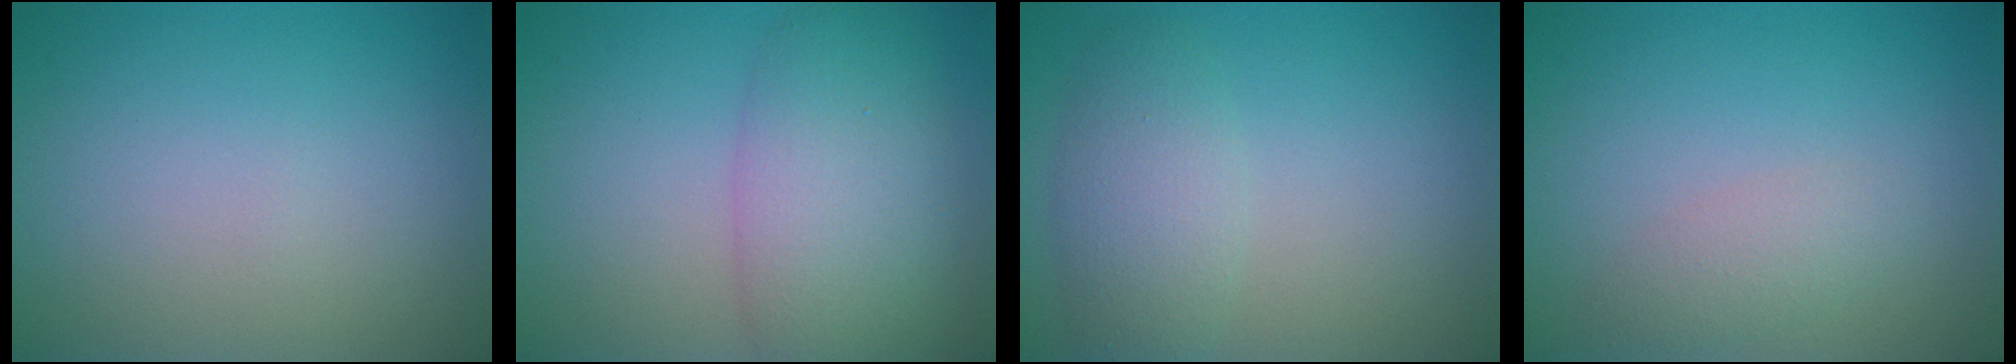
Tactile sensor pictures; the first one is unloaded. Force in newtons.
{"total": 6.5, "press": 6.4, "slide": 0.2}
{"total": 3.3, "press": 3.3, "slide": 0.1}
{"total": 1.8, "press": 1.8, "slide": 0.1}